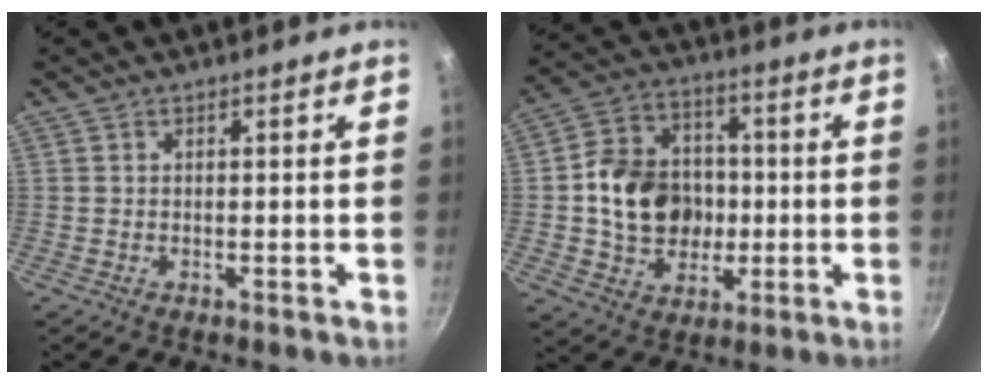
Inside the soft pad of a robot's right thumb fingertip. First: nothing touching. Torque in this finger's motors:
{"motor_torque": [-0.42, 0.88, 0.97, -0.20, 0.08]}